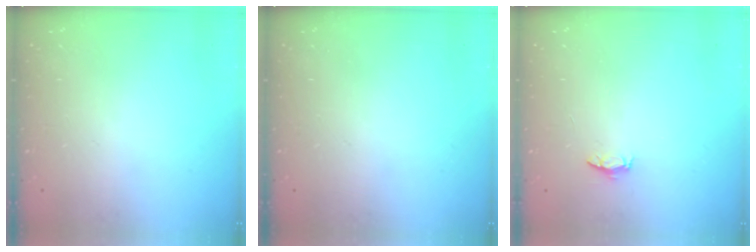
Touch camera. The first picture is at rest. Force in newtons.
{"total": 0.0}
{"total": 3.1, "press": 3.1, "slide": 0.3}